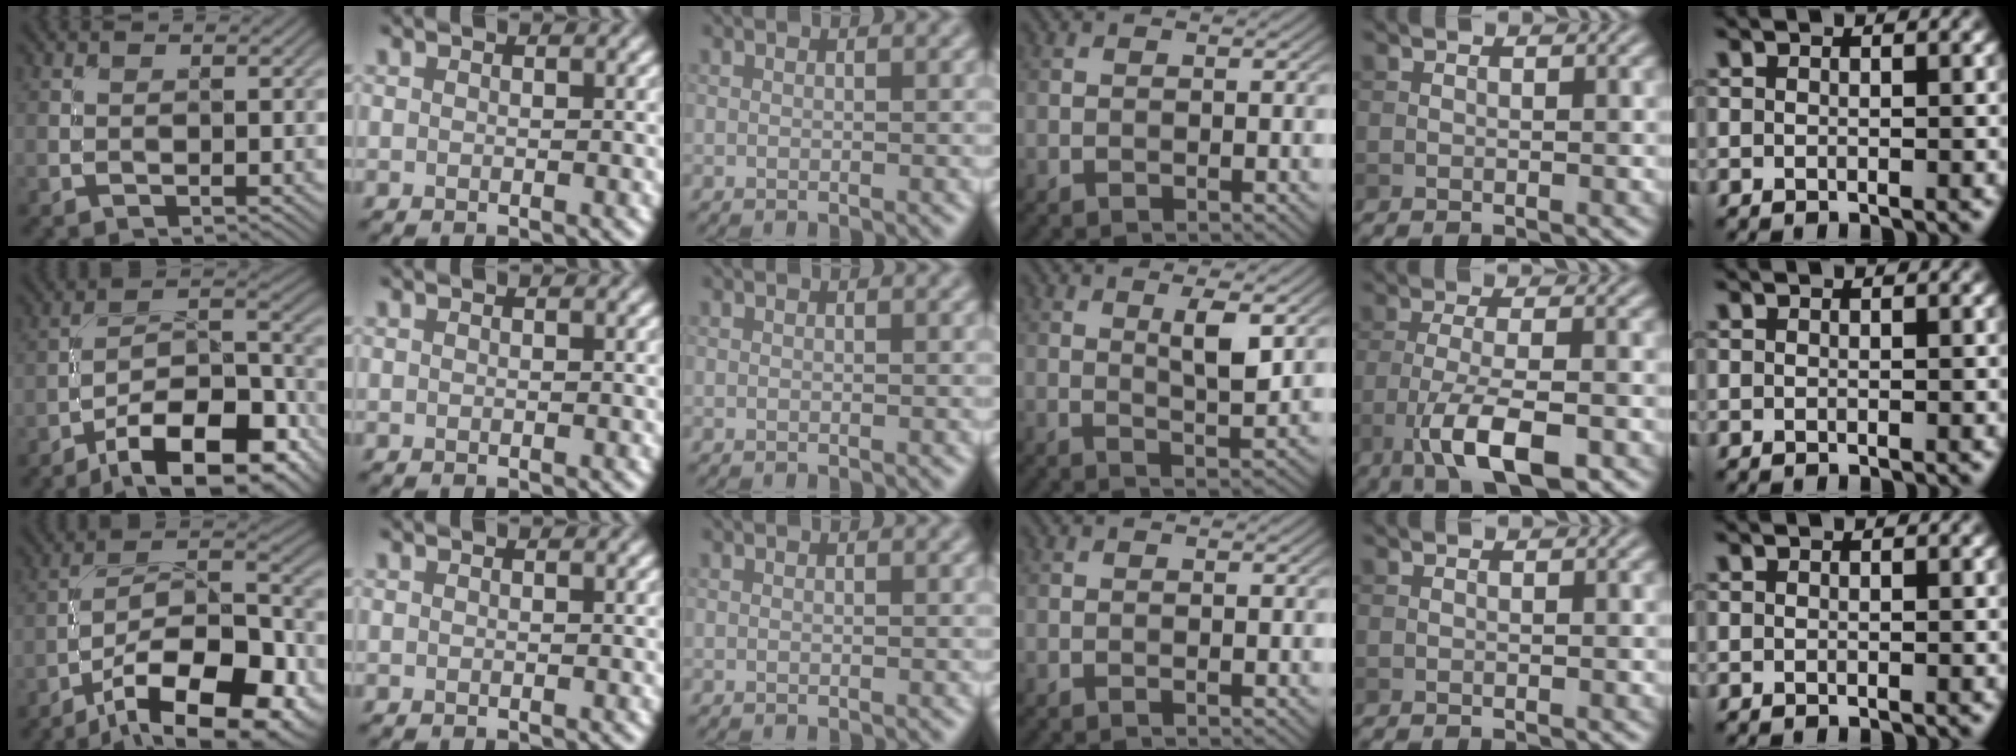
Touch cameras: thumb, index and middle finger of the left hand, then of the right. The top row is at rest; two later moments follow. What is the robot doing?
{"motion": "screw", "object": "medicine bottle"}